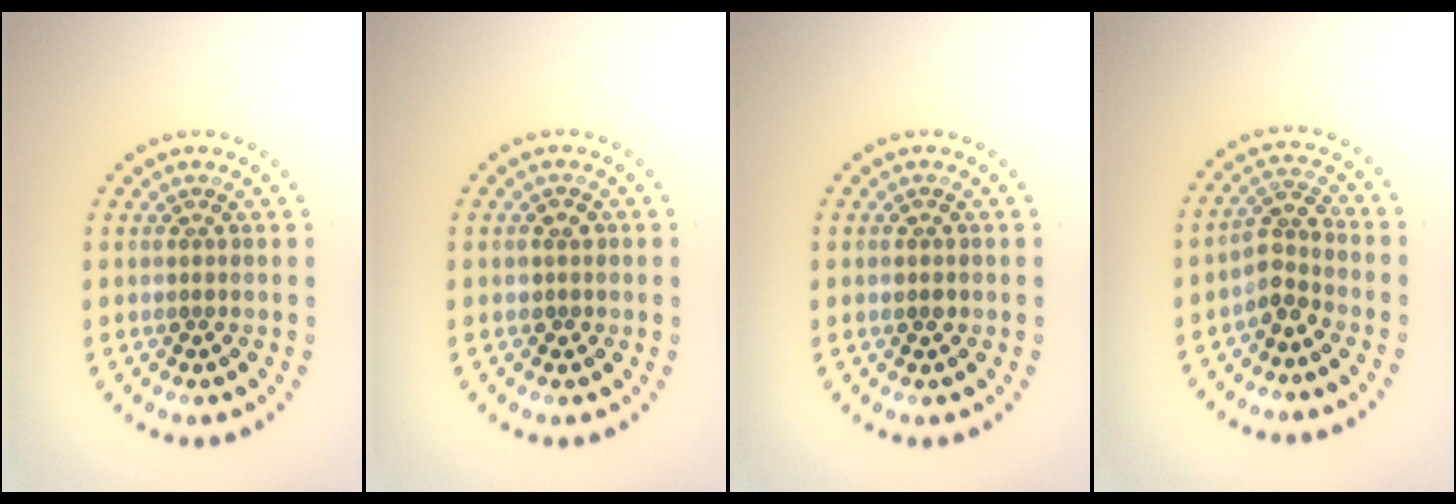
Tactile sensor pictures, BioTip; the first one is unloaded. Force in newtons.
{"total": 1.2, "press": 1.1, "slide": 0.4}
{"total": 1.0, "press": 1.0, "slide": 0.1}
{"total": 2.6, "press": 2.0, "slide": 1.8}